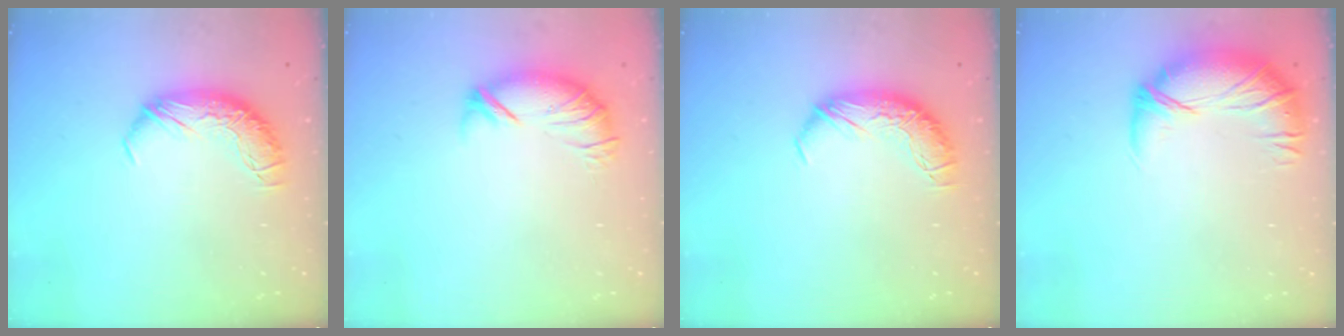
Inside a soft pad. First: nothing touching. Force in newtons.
{"total": 3.6, "press": 3.1, "slide": 1.8}
{"total": 0.0}
{"total": 3.1, "press": 2.3, "slide": 2.1}